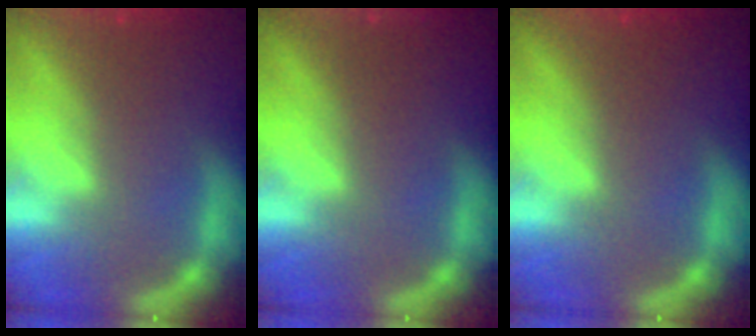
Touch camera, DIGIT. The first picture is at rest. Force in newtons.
{"total": 1.9}
{"total": 0.0}